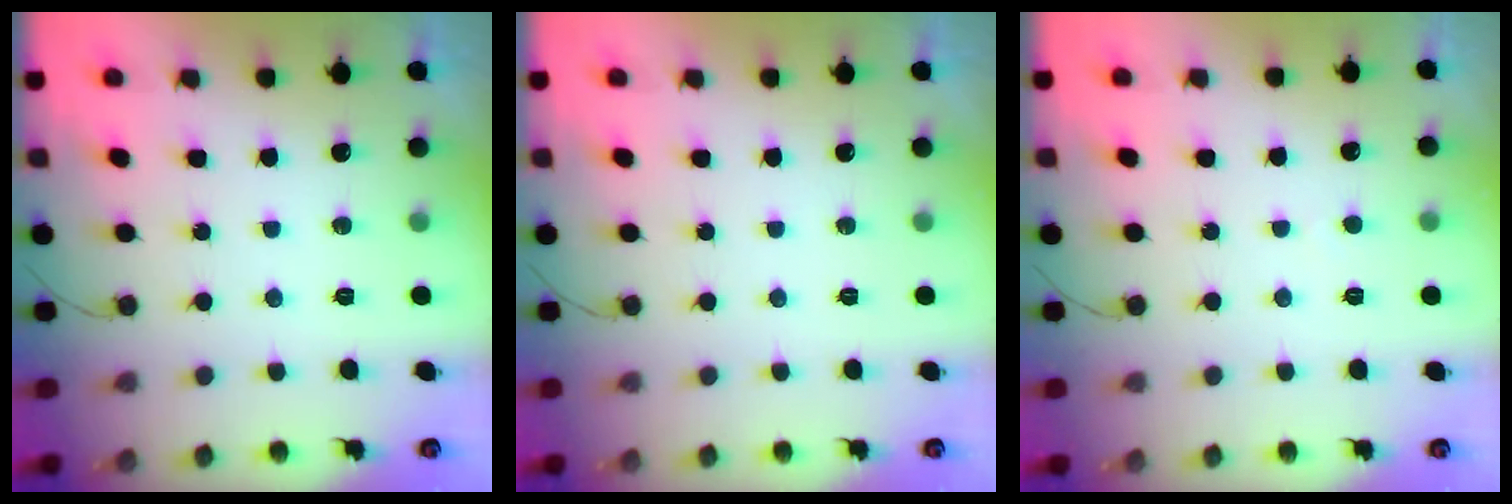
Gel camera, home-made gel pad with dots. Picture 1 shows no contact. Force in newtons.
{"total": 0.0}
{"total": 2.0, "press": 2.0, "slide": 0.1}